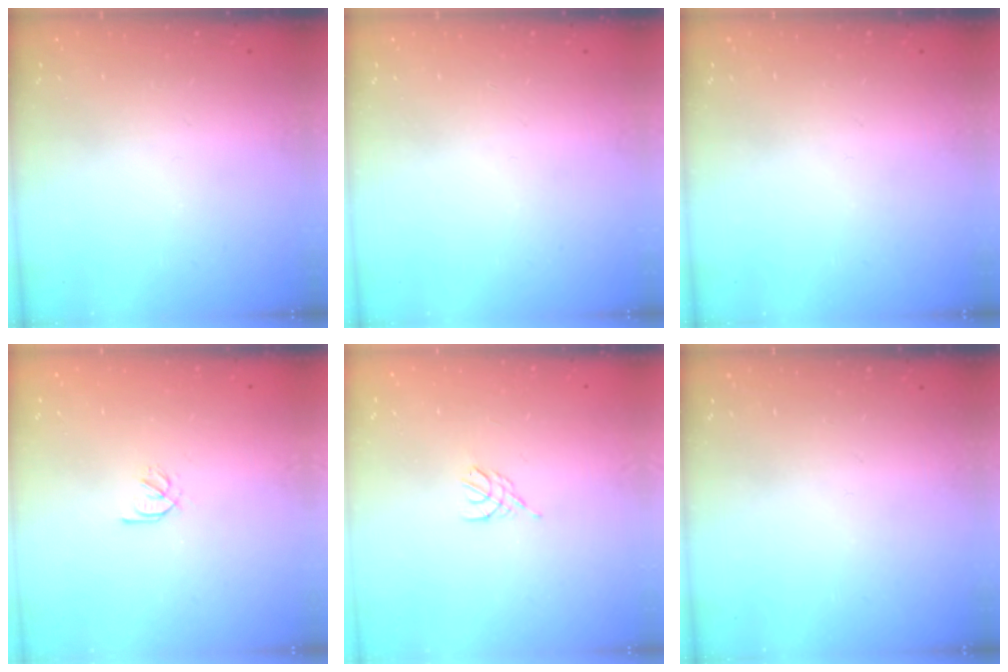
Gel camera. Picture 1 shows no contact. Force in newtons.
{"total": 0.0}
{"total": 0.0}
{"total": 2.1, "press": 2.0, "slide": 0.7}
{"total": 3.4, "press": 3.3, "slide": 0.5}
{"total": 0.0}